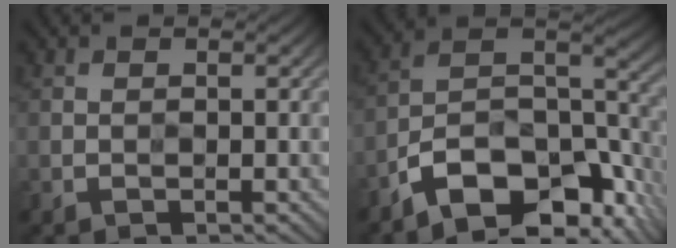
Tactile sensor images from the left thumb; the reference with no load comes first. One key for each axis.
{"total": 14.1, "fx": -9.2, "fy": 5.5, "fz": 9.2, "tx": -0.155, "ty": -0.001, "tz": -0.163}